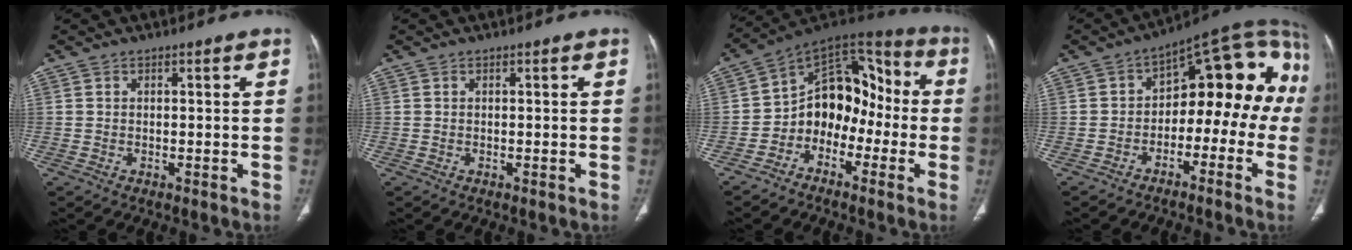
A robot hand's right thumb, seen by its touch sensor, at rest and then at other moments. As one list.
[{"total": 0.0}, {"total": 13.6, "force": [-3.6, 10.4, 8.0], "torque": [-0.068, 0.083, -0.075]}, {"total": 17.7, "force": [-3.0, 10.3, 14.1], "torque": [-0.145, 0.082, -0.047]}]